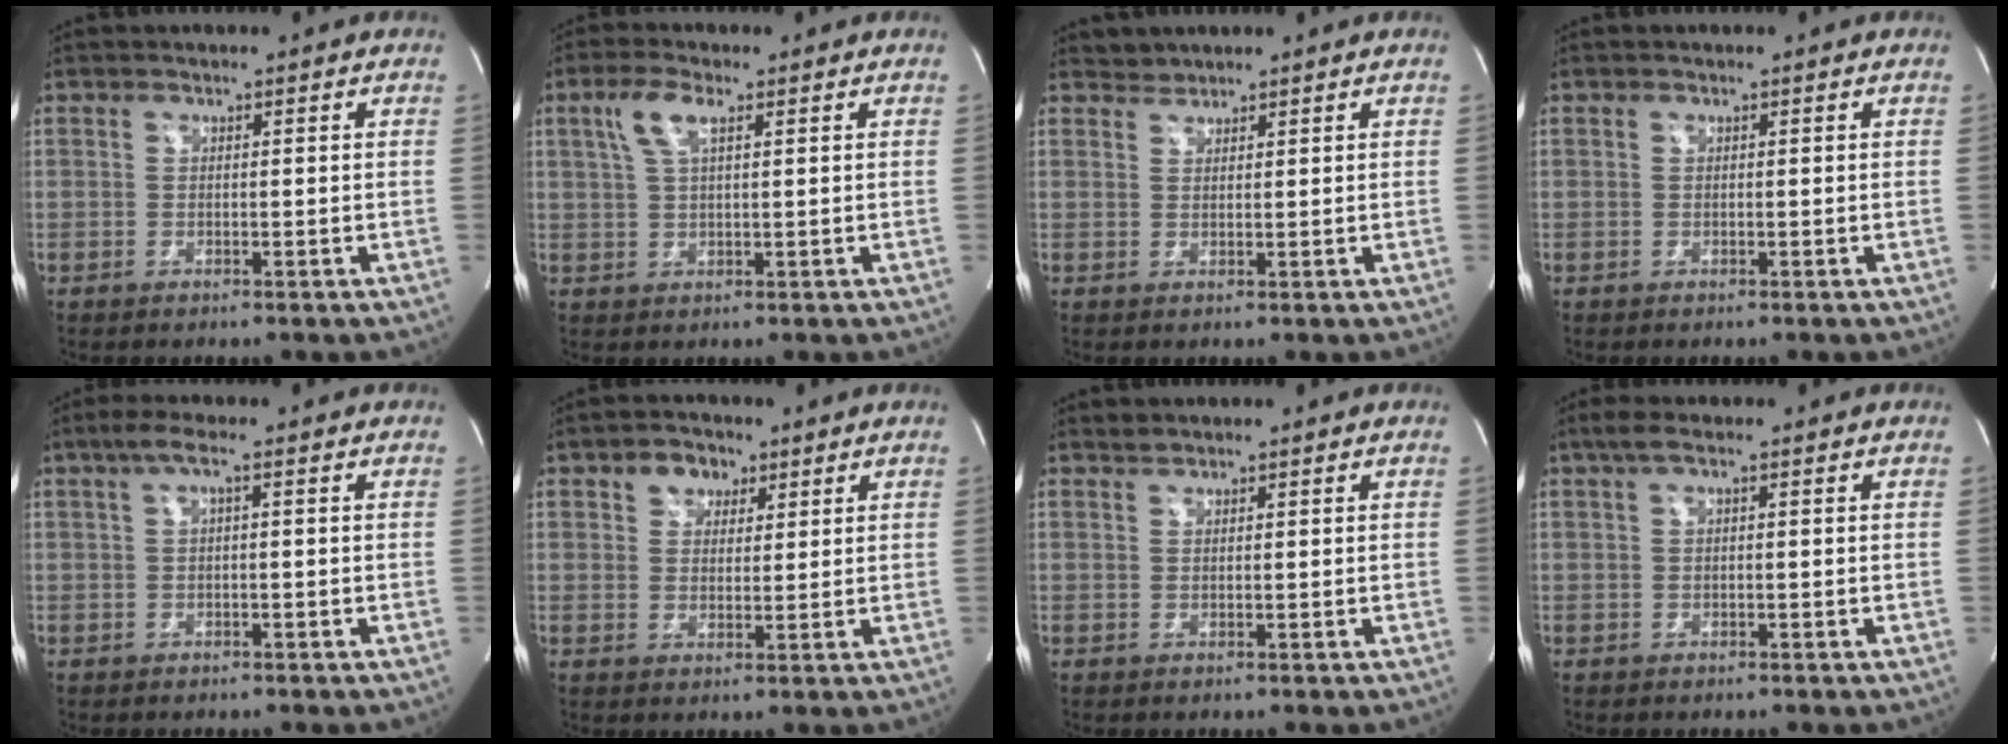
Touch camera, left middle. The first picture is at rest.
{"total": 4.6, "force": [2.1, 1.2, 3.9], "torque": [-0.090, 0.014, 0.046]}
{"total": 1.6, "force": [1.5, 0.3, -0.5], "torque": [0.005, 0.005, 0.028]}
{"total": 0.0}
{"total": 2.8, "force": [1.1, 0.2, 2.5], "torque": [-0.053, 0.018, 0.022]}
{"total": 4.3, "force": [2.4, 3.1, 1.8], "torque": [-0.028, 0.013, 0.042]}
{"total": 0.8, "force": [0.8, 0.1, 0.0], "torque": [-0.007, 0.005, 0.018]}
{"total": 2.4, "force": [1.3, 0.3, 2.0], "torque": [-0.044, 0.021, 0.022]}